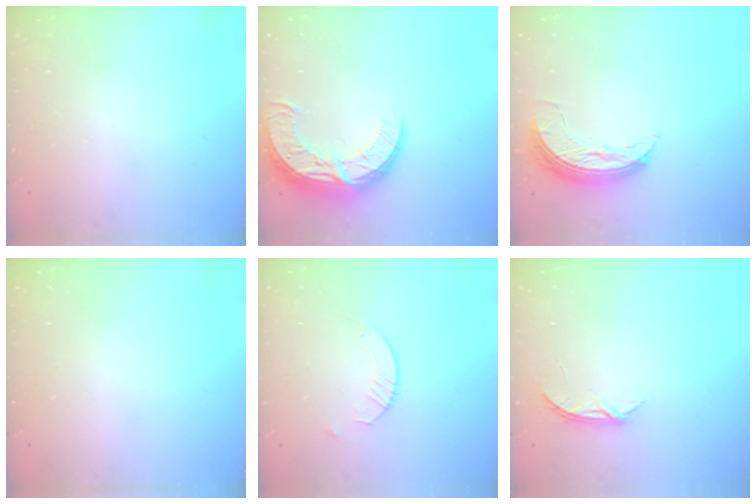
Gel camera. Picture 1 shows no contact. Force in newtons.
{"total": 13.9, "press": 13.9, "slide": 1.3}
{"total": 7.2, "press": 7.2, "slide": 0.4}
{"total": 0.0}
{"total": 4.5, "press": 4.5, "slide": 0.5}
{"total": 4.0, "press": 4.0, "slide": 0.4}